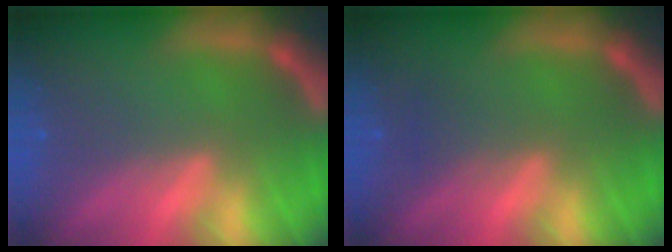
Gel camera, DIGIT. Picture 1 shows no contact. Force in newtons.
{"total": 1.5}